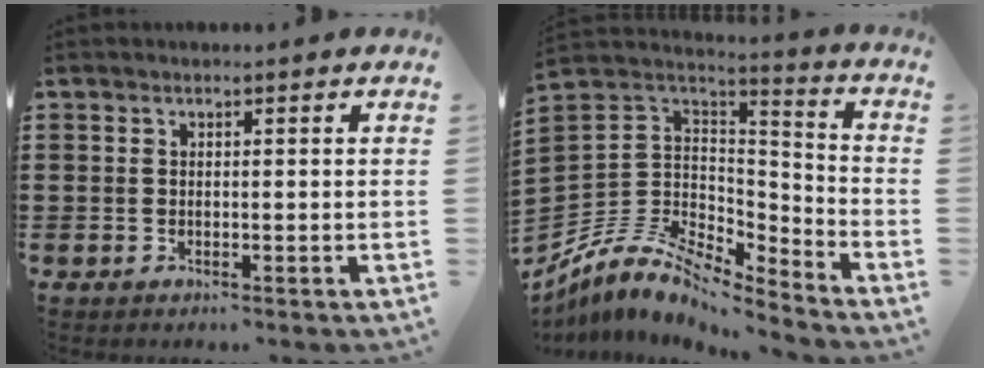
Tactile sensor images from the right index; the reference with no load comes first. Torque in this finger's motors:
{"motor_torque": [-0.68, 0.24, -0.68, -0.21]}